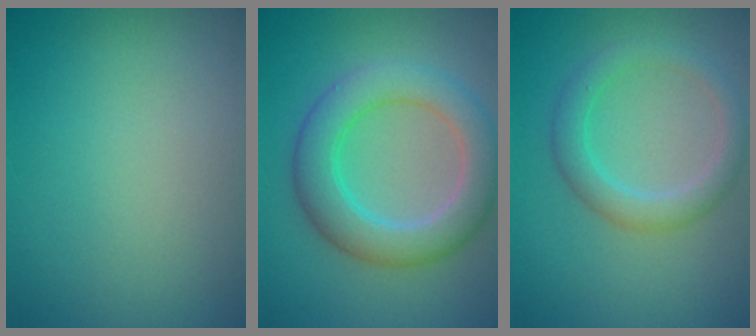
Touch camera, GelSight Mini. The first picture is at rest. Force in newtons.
{"total": 5.7, "press": 5.7, "slide": 0.4}
{"total": 2.9, "press": 2.9, "slide": 0.2}